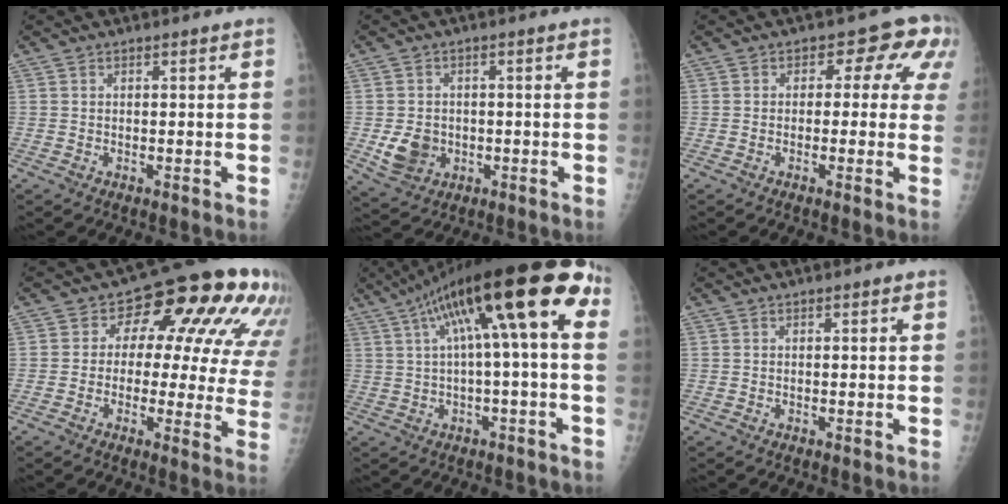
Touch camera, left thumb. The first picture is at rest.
{"total": 6.2, "force": [-1.2, 5.2, 3.1], "torque": [-0.038, 0.003, -0.009]}
{"total": 7.3, "force": [1.7, 5.1, 4.9], "torque": [0.001, 0.015, 0.003]}
{"total": 18.8, "force": [6.2, 9.9, 14.7], "torque": [-0.135, 0.010, 0.062]}
{"total": 18.6, "force": [4.5, 4.0, 17.6], "torque": [-0.282, 0.053, 0.066]}
{"total": 0.5, "force": [0.2, 0.2, 0.5], "torque": [-0.006, 0.001, 0.003]}